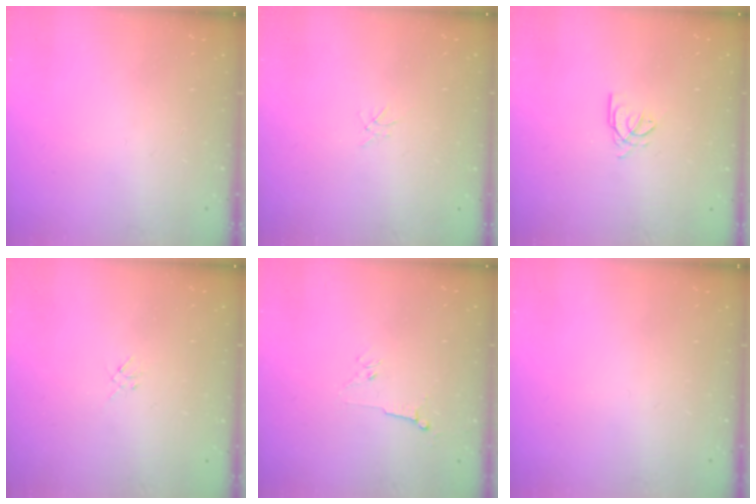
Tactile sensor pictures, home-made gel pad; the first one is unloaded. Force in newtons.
{"total": 0.0}
{"total": 2.6, "press": 2.6, "slide": 0.1}
{"total": 1.3, "press": 1.2, "slide": 0.5}
{"total": 3.0, "press": 2.9, "slide": 0.8}
{"total": 0.0}